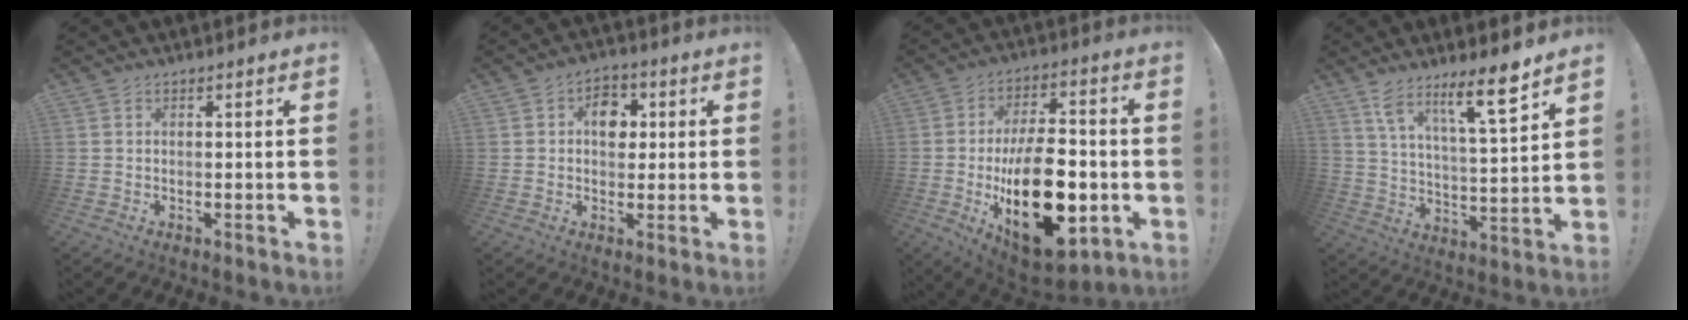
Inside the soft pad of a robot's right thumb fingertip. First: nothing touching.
{"total": 7.7, "force": [1.1, 6.2, 4.5], "torque": [-0.056, 0.007, 0.018]}
{"total": 26.3, "force": [-5.4, 14.5, 21.3], "torque": [-0.359, 0.019, -0.067]}
{"total": 12.9, "force": [8.9, 0.9, 9.3], "torque": [-0.149, -0.061, 0.139]}